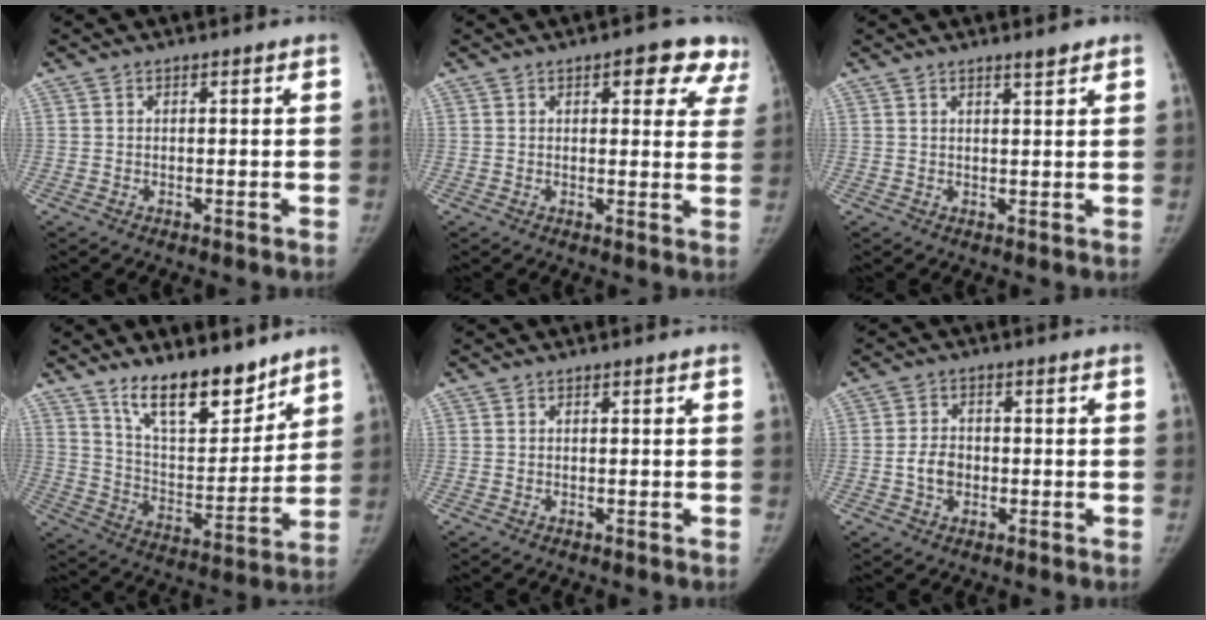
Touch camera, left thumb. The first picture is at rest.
{"total": 10.4, "force": [5.9, 4.7, 7.1], "torque": [-0.031, -0.016, 0.055]}
{"total": 2.0, "force": [1.6, 0.3, 1.2], "torque": [-0.012, -0.012, 0.026]}
{"total": 15.7, "force": [11.9, 5.9, 8.4], "torque": [-0.092, -0.089, 0.209]}
{"total": 0.0}
{"total": 4.4, "force": [-0.9, 3.4, 2.7], "torque": [-0.039, 0.009, -0.018]}